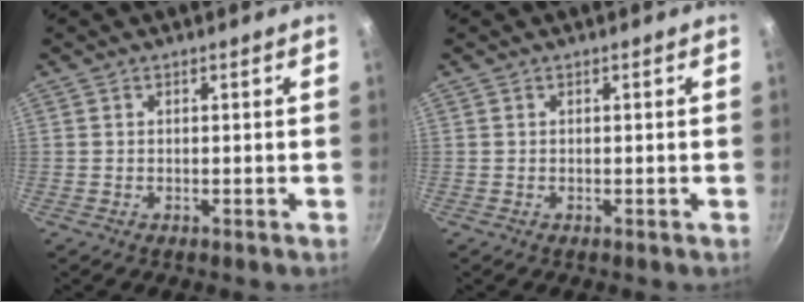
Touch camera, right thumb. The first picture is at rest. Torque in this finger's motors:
{"motor_torque": [-0.01, 0.00, -0.24, 0.24, 0.00]}